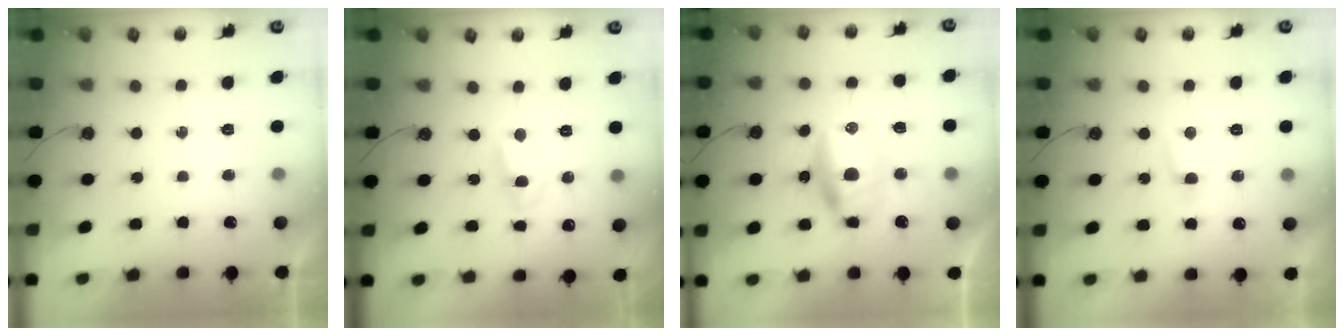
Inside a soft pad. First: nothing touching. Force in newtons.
{"total": 2.9, "press": 2.9, "slide": 0.4}
{"total": 9.3, "press": 9.3, "slide": 0.3}
{"total": 3.0, "press": 3.0, "slide": 0.3}